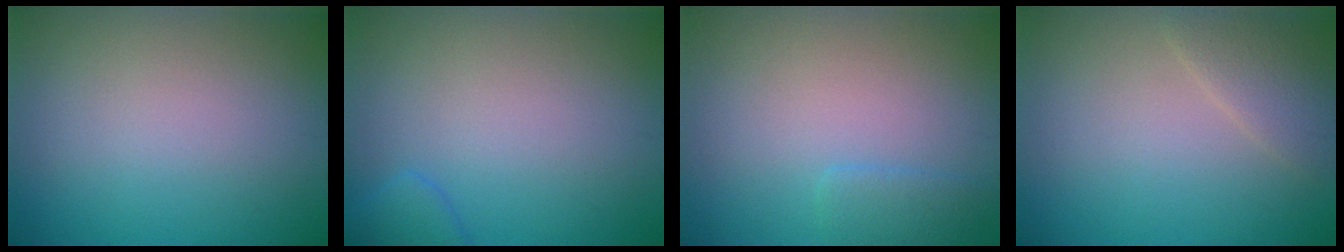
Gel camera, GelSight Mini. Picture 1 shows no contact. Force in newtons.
{"total": 1.6, "press": 1.6, "slide": 0.1}
{"total": 1.6, "press": 1.5, "slide": 0.2}
{"total": 2.2, "press": 2.1, "slide": 0.1}